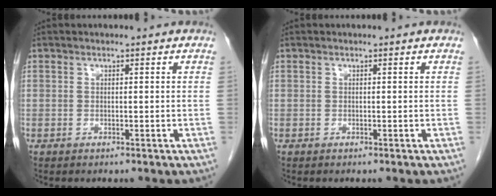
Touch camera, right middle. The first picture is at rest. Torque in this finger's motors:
{"motor_torque": [0.11, -0.32, 0.03, 0.00]}